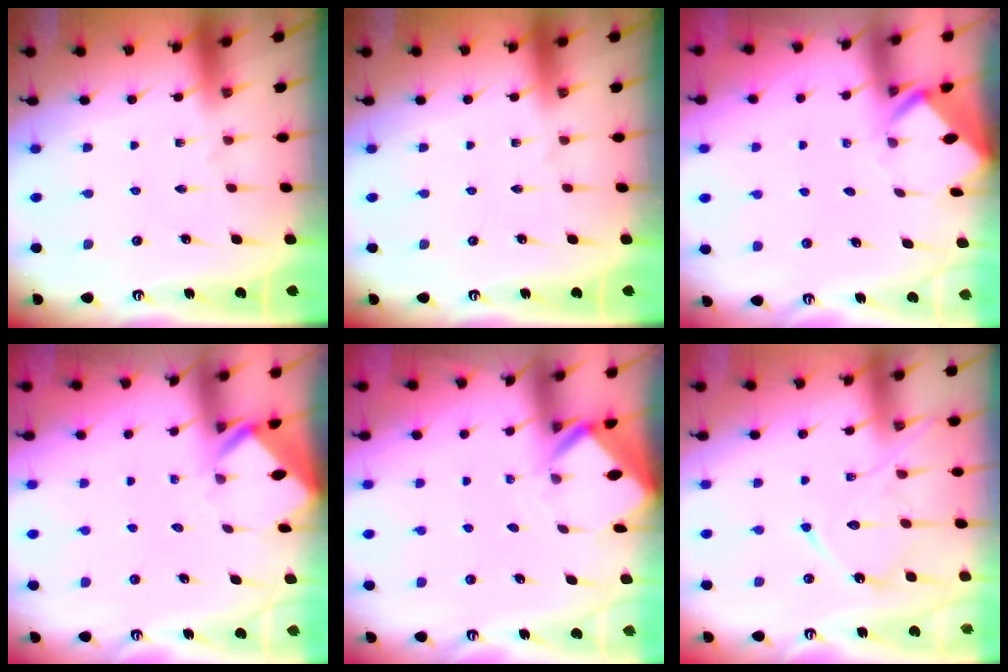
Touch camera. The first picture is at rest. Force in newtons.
{"total": 0.0}
{"total": 2.9, "press": 2.9, "slide": 0.1}
{"total": 2.5, "press": 2.4, "slide": 0.3}
{"total": 2.6, "press": 2.6, "slide": 0.2}
{"total": 13.0, "press": 13.0, "slide": 1.2}